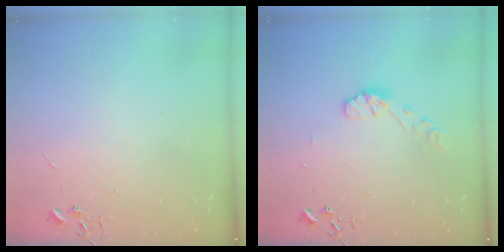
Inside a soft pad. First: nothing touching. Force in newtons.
{"total": 7.0, "press": 7.0, "slide": 0.5}